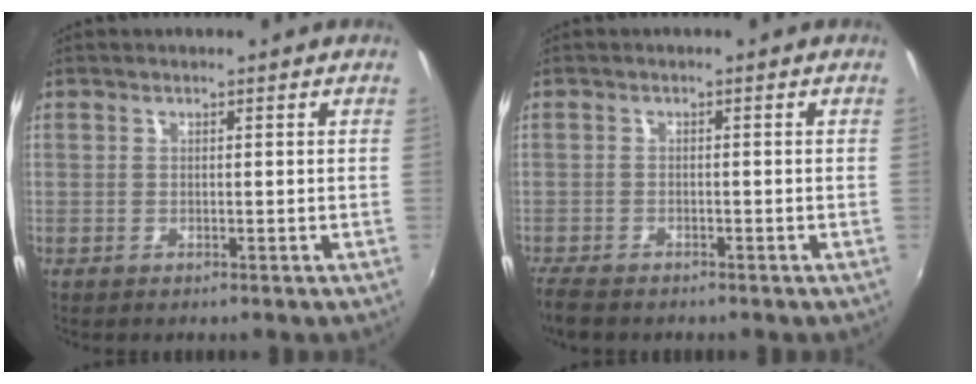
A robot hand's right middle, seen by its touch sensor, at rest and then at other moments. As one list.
[{"total": 4.6, "force": [-4.1, 0.8, 2.0], "torque": [-0.054, -0.026, -0.079]}]